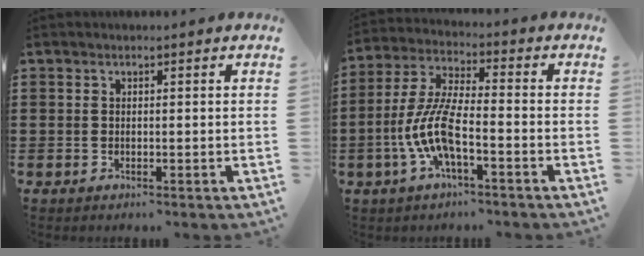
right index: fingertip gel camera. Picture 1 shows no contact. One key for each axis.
{"total": 8.8, "fx": -3.4, "fy": 2.0, "fz": 7.9, "tx": -0.195, "ty": -0.020, "tz": -0.071}